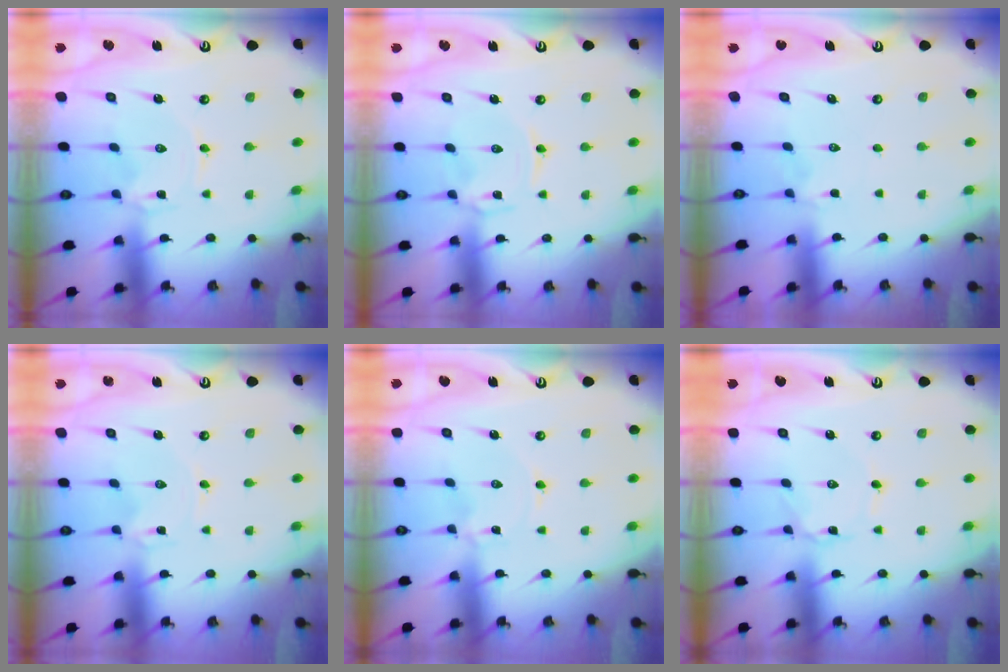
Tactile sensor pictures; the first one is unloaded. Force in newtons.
{"total": 1.0, "press": 0.9, "slide": 0.4}
{"total": 1.1, "press": 0.9, "slide": 0.6}
{"total": 0.0}
{"total": 0.0}
{"total": 0.7, "press": 0.7, "slide": 0.1}